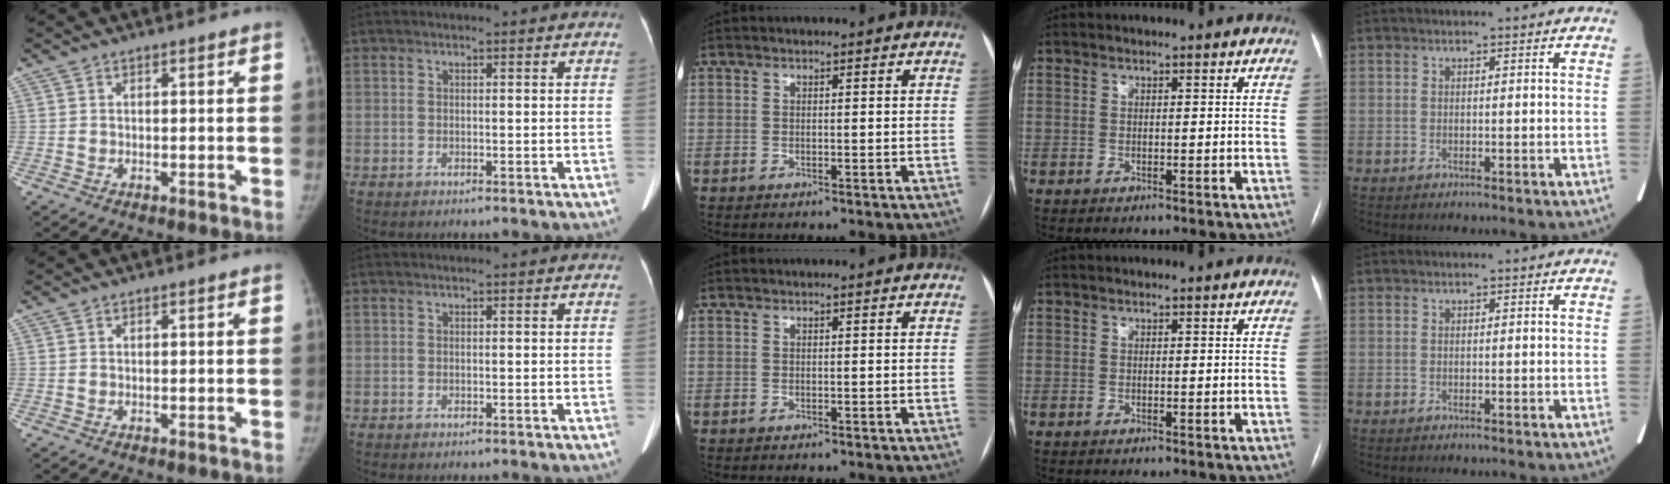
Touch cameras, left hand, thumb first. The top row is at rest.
{}